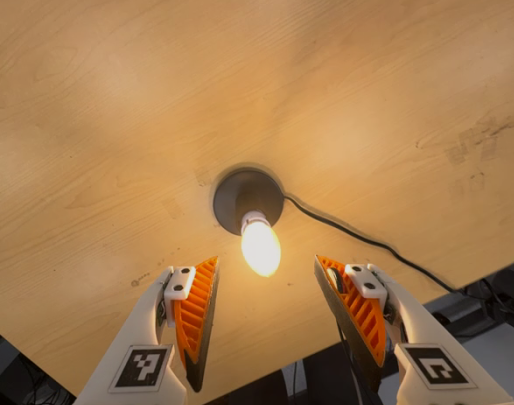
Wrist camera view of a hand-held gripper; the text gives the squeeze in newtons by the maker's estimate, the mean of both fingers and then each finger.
{"total": 0.0}